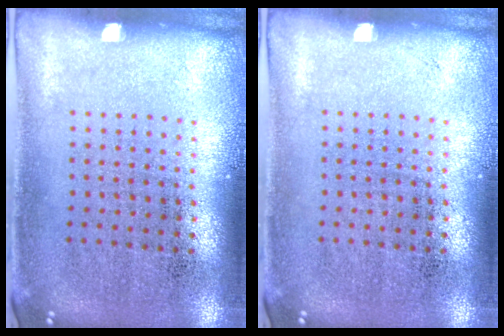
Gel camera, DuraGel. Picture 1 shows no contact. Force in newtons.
{"total": 0.0}